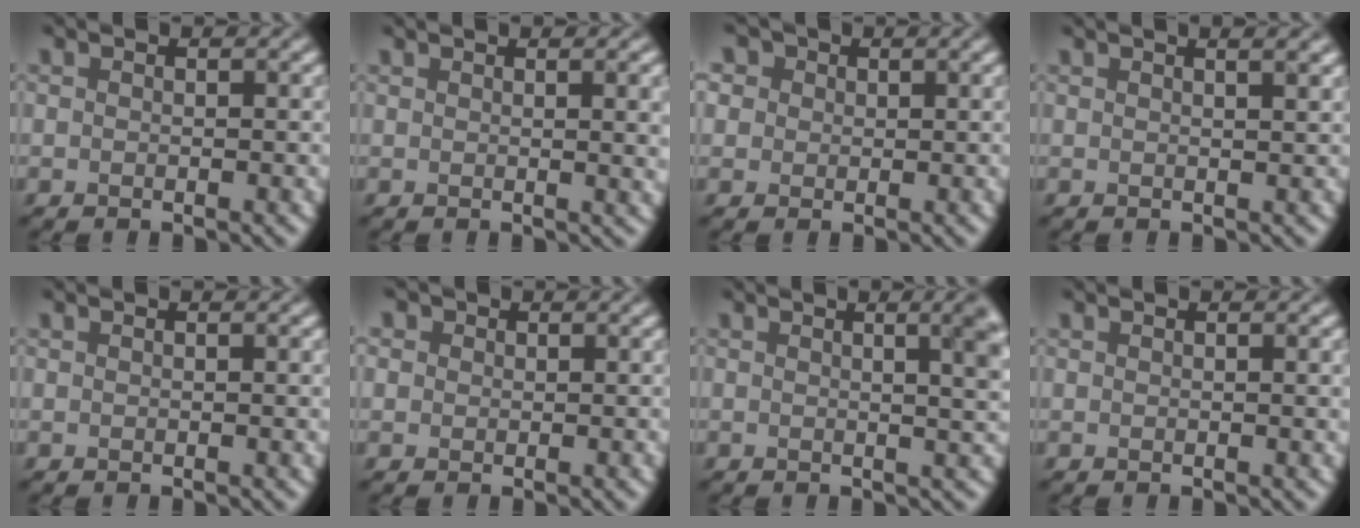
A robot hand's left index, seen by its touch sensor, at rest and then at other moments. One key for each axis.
{"total": 4.1, "fx": 1.6, "fy": 1.4, "fz": 3.5, "tx": -0.028, "ty": 0.006, "tz": 0.023}
{"total": 4.9, "fx": 2.5, "fy": 3.5, "fz": 2.2, "tx": -0.058, "ty": 0.015, "tz": 0.027}
{"total": 4.6, "fx": 2.8, "fy": 2.0, "fz": 3.1, "tx": -0.003, "ty": 0.033, "tz": 0.000}
{"total": 0.9, "fx": 0.4, "fy": 0.2, "fz": 0.8, "tx": -0.007, "ty": 0.003, "tz": 0.006}
{"total": 1.8, "fx": 0.9, "fy": 1.4, "fz": 0.6, "tx": -0.010, "ty": 0.009, "tz": -0.002}
{"total": 6.1, "fx": 1.5, "fy": 2.4, "fz": 5.5, "tx": -0.023, "ty": 0.020, "tz": 0.009}
{"total": 1.6, "fx": 0.6, "fy": 0.5, "fz": 1.4, "tx": -0.012, "ty": 0.005, "tz": 0.007}